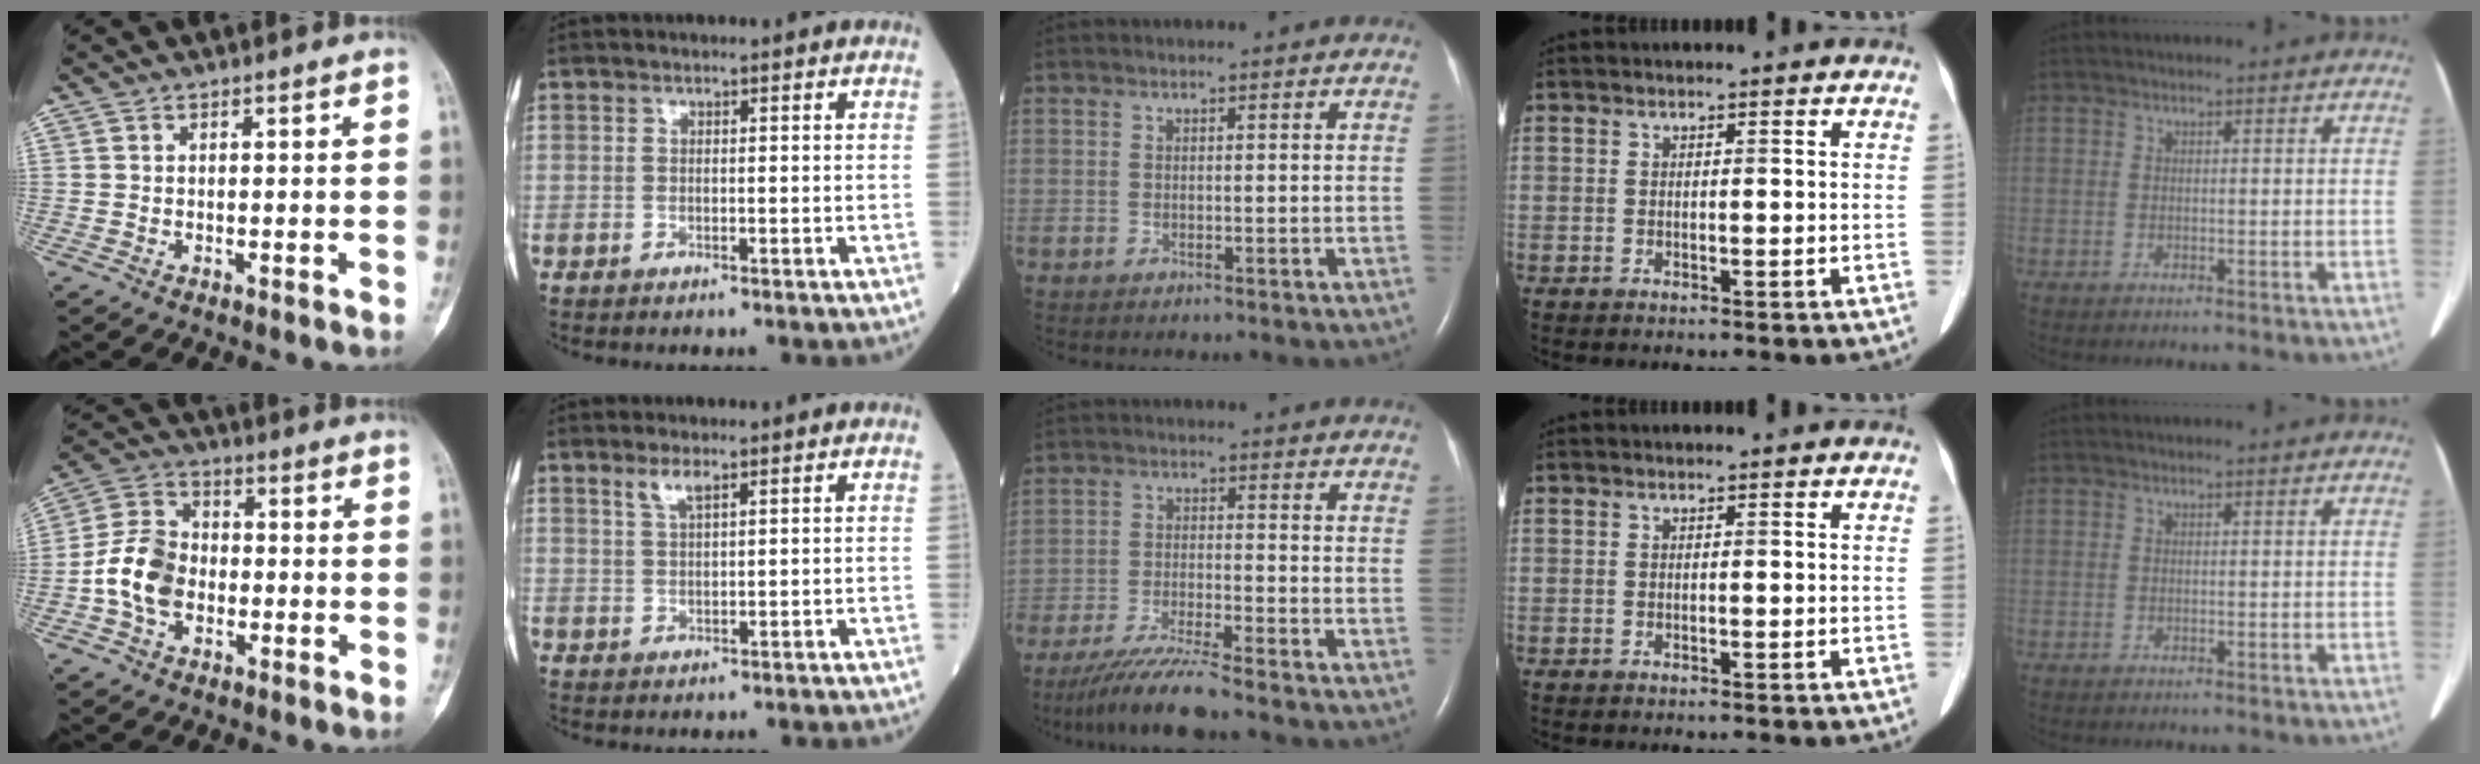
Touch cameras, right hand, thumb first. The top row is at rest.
{"thumb": {"total": 10.3, "force": [-2.3, 7.5, 6.7], "torque": [-0.117, 0.029, -0.053]}, "index": {"total": 2.5, "force": [1.8, 0.3, 1.7], "torque": [-0.039, 0.002, 0.041]}, "middle": {"total": 8.1, "force": [-7.1, -0.8, 3.9], "torque": [-0.071, -0.029, -0.129]}}